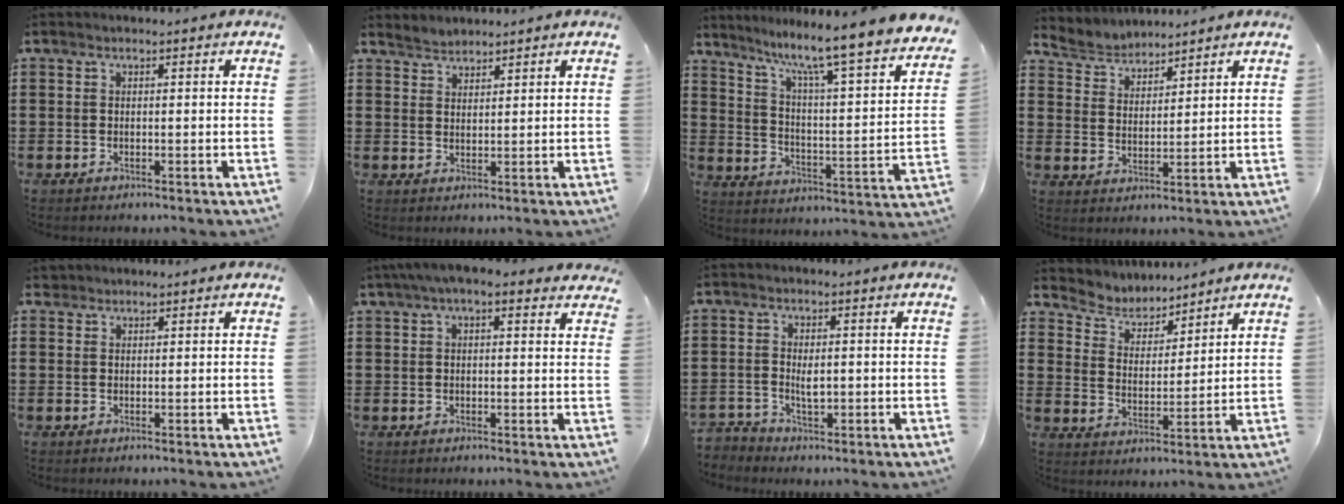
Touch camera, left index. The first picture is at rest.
{"total": 1.8, "force": [1.8, 0.3, -0.4], "torque": [0.002, 0.003, 0.036]}
{"total": 8.0, "force": [6.6, -0.8, 4.5], "torque": [-0.108, -0.065, 0.096]}
{"total": 3.7, "force": [3.6, 1.0, -0.5], "torque": [-0.009, -0.013, 0.063]}
{"total": 1.2, "force": [1.0, 0.6, 0.1], "torque": [-0.007, 0.004, 0.020]}
{"total": 4.2, "force": [2.9, 1.2, 2.7], "torque": [-0.060, 0.003, 0.052]}
{"total": 2.3, "force": [-0.7, 1.5, 1.5], "torque": [-0.033, 0.002, -0.015]}
{"total": 4.7, "force": [4.5, 1.4, -0.1], "torque": [-0.028, -0.022, 0.077]}